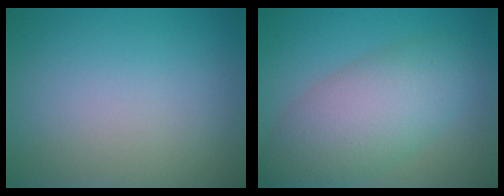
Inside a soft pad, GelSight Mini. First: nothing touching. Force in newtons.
{"total": 7.3, "press": 7.2, "slide": 0.4}